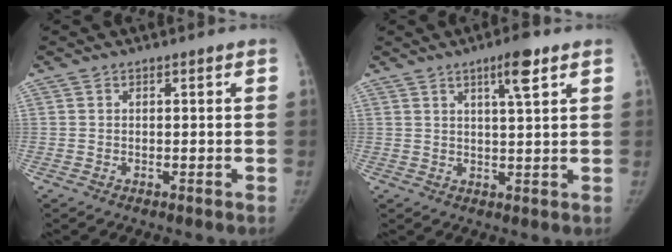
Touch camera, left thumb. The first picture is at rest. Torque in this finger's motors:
{"motor_torque": [0.19, -0.06, 0.44, 0.12, 0.20]}